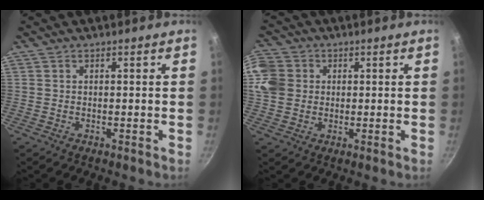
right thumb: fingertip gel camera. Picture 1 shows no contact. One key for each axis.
{"total": 9.1, "fx": 1.5, "fy": 8.0, "fz": 4.1, "tx": -0.075, "ty": 0.001, "tz": 0.016}